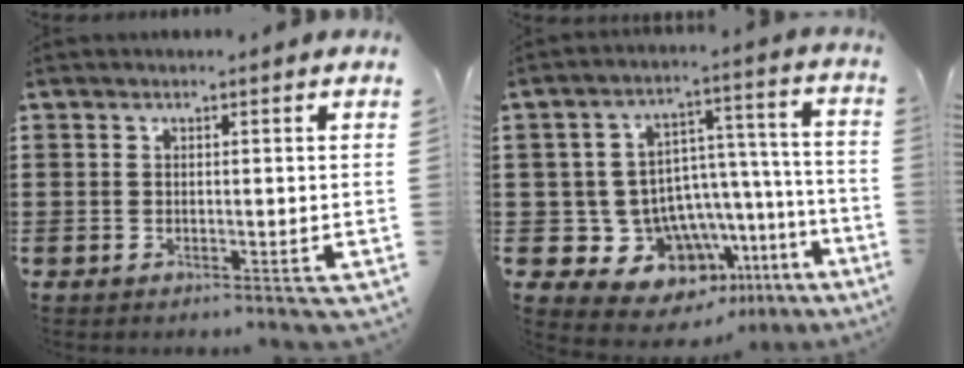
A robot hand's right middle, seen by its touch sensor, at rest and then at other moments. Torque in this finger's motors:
{"motor_torque": [0.61, -0.24, 0.62, 0.04]}